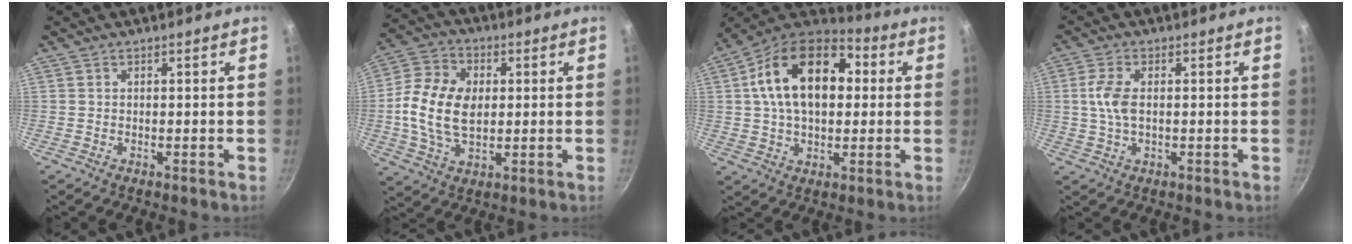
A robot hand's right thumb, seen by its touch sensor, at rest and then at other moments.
{"total": 13.9, "force": [0.5, 9.1, 10.5], "torque": [-0.200, 0.010, 0.009]}
{"total": 20.0, "force": [3.5, 12.3, 15.4], "torque": [-0.239, 0.023, 0.049]}
{"total": 5.3, "force": [0.5, 2.7, 4.6], "torque": [-0.111, 0.003, 0.007]}